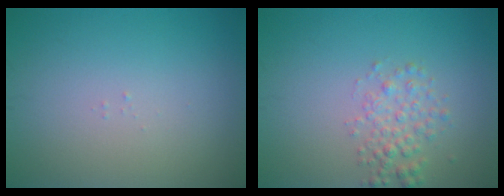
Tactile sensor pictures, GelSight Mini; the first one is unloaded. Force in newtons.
{"total": 2.3, "press": 2.3, "slide": 0.1}